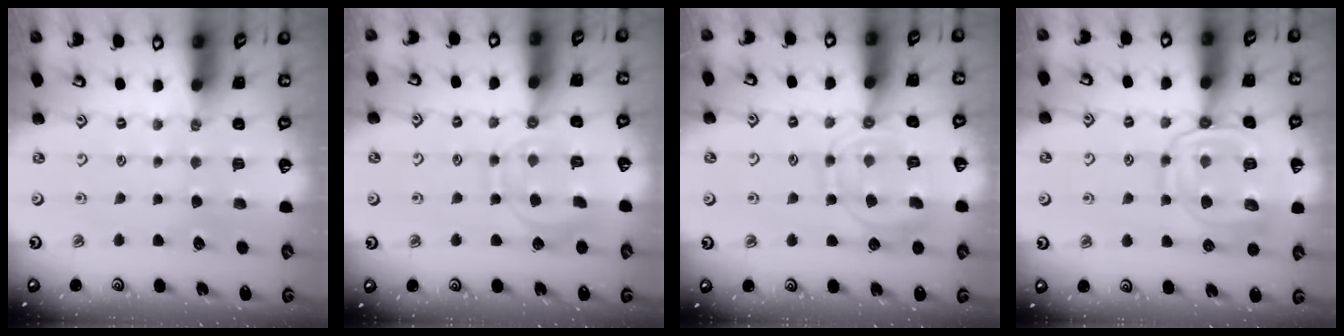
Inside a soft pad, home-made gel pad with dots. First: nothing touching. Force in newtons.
{"total": 10.7, "press": 10.7, "slide": 0.9}
{"total": 11.2, "press": 11.1, "slide": 1.1}
{"total": 13.7, "press": 13.7, "slide": 1.1}